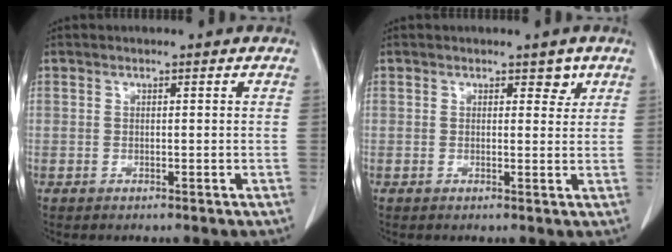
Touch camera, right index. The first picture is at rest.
{"total": 2.4, "force": [1.5, 1.3, 1.2], "torque": [-0.010, -0.004, 0.021]}